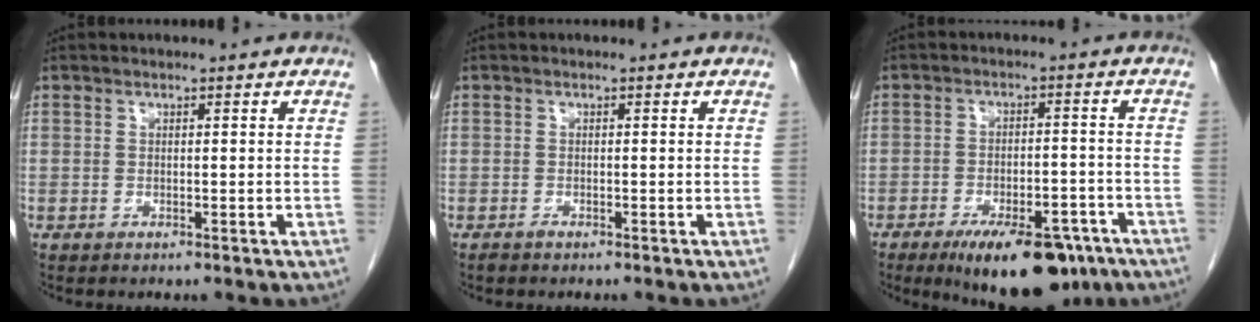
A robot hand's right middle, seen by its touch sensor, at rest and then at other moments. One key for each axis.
{"total": 0.5, "fx": -0.5, "fy": 0.1, "fz": 0.2, "tx": -0.008, "ty": -0.001, "tz": -0.008}
{"total": 13.9, "fx": -9.5, "fy": 5.1, "fz": 8.7, "tx": -0.107, "ty": 0.001, "tz": -0.138}